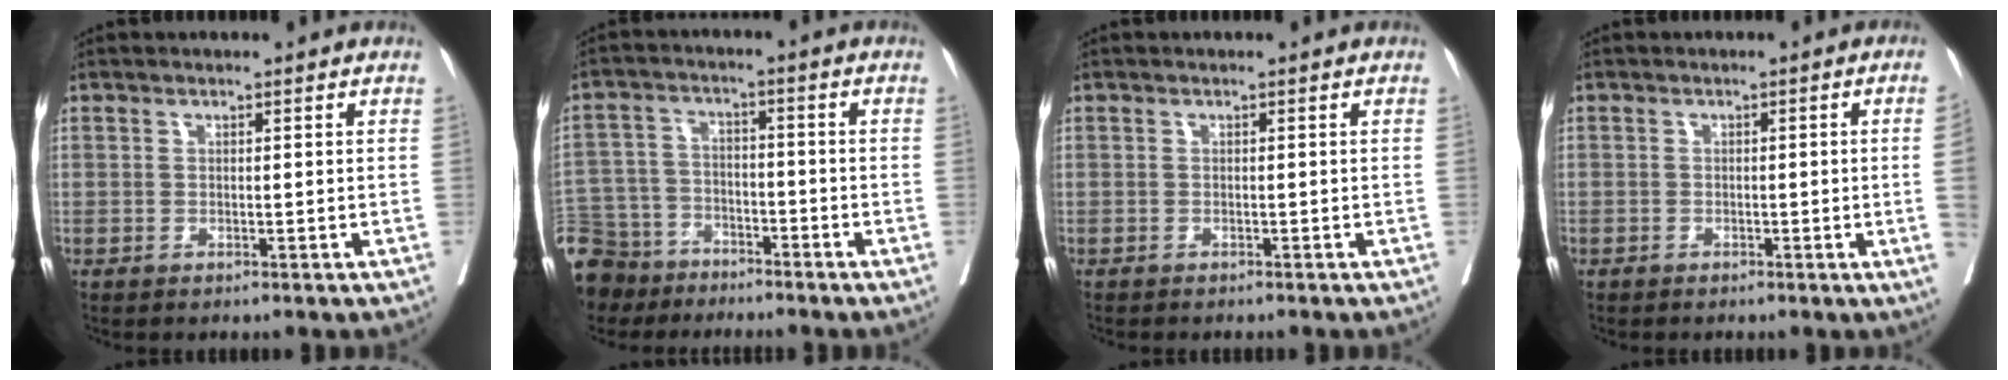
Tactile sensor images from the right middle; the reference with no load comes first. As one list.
[{"total": 14.7, "force": [-11.5, 8.5, 3.6], "torque": [-0.120, 0.003, -0.199]}, {"total": 1.9, "force": [-1.7, 0.4, 0.7], "torque": [-0.014, -0.003, -0.021]}, {"total": 2.8, "force": [-0.7, -0.8, 2.6], "torque": [-0.033, -0.002, -0.011]}]